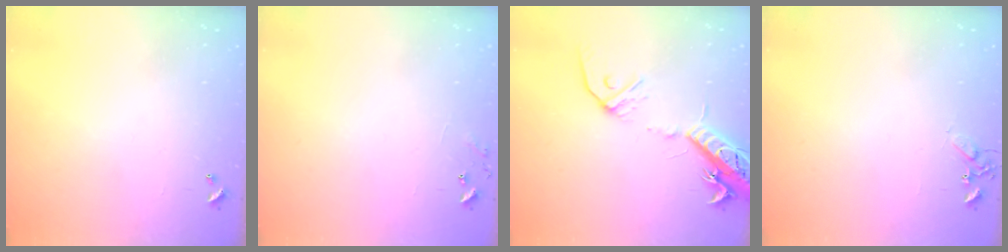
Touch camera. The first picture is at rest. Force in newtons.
{"total": 7.0, "press": 7.0, "slide": 0.5}
{"total": 16.6, "press": 16.3, "slide": 3.5}
{"total": 4.7, "press": 4.6, "slide": 0.6}